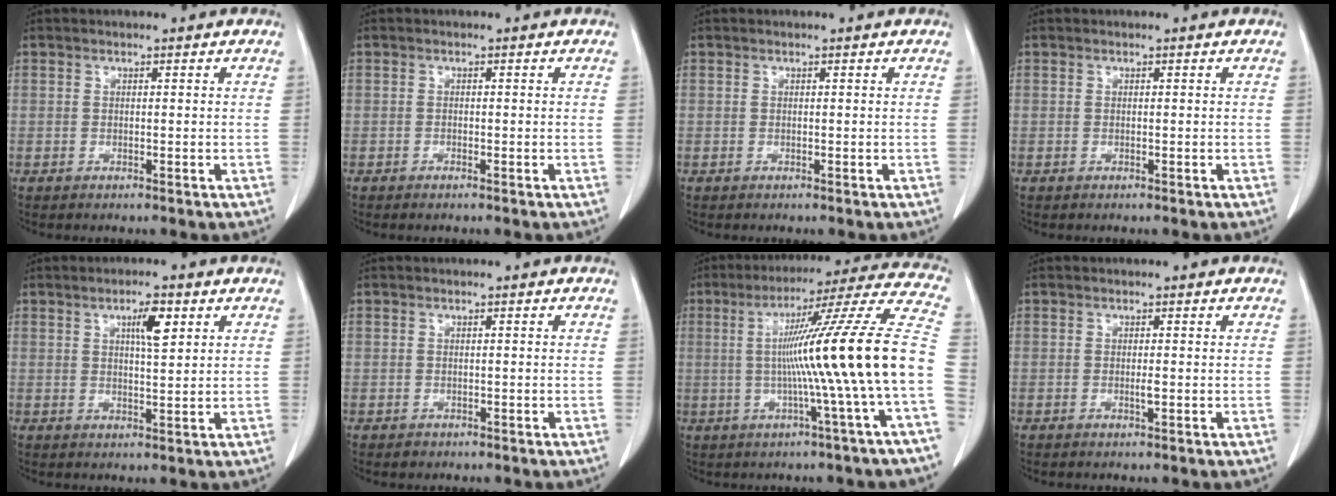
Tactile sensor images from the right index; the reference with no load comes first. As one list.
[{"total": 0.6, "force": [-0.5, 0.1, 0.3], "torque": [-0.010, -0.001, -0.008]}, {"total": 0.0}, {"total": 0.0}, {"total": 4.5, "force": [2.0, 0.9, 3.9], "torque": [-0.067, 0.001, 0.034]}, {"total": 0.8, "force": [-0.4, 0.7, 0.0], "torque": [-0.002, 0.003, -0.005]}, {"total": 20.0, "force": [-1.8, -2.8, 19.8], "torque": [-0.274, 0.013, -0.043]}, {"total": 0.9, "force": [-0.2, 0.0, 0.9], "torque": [-0.019, -0.002, -0.004]}]